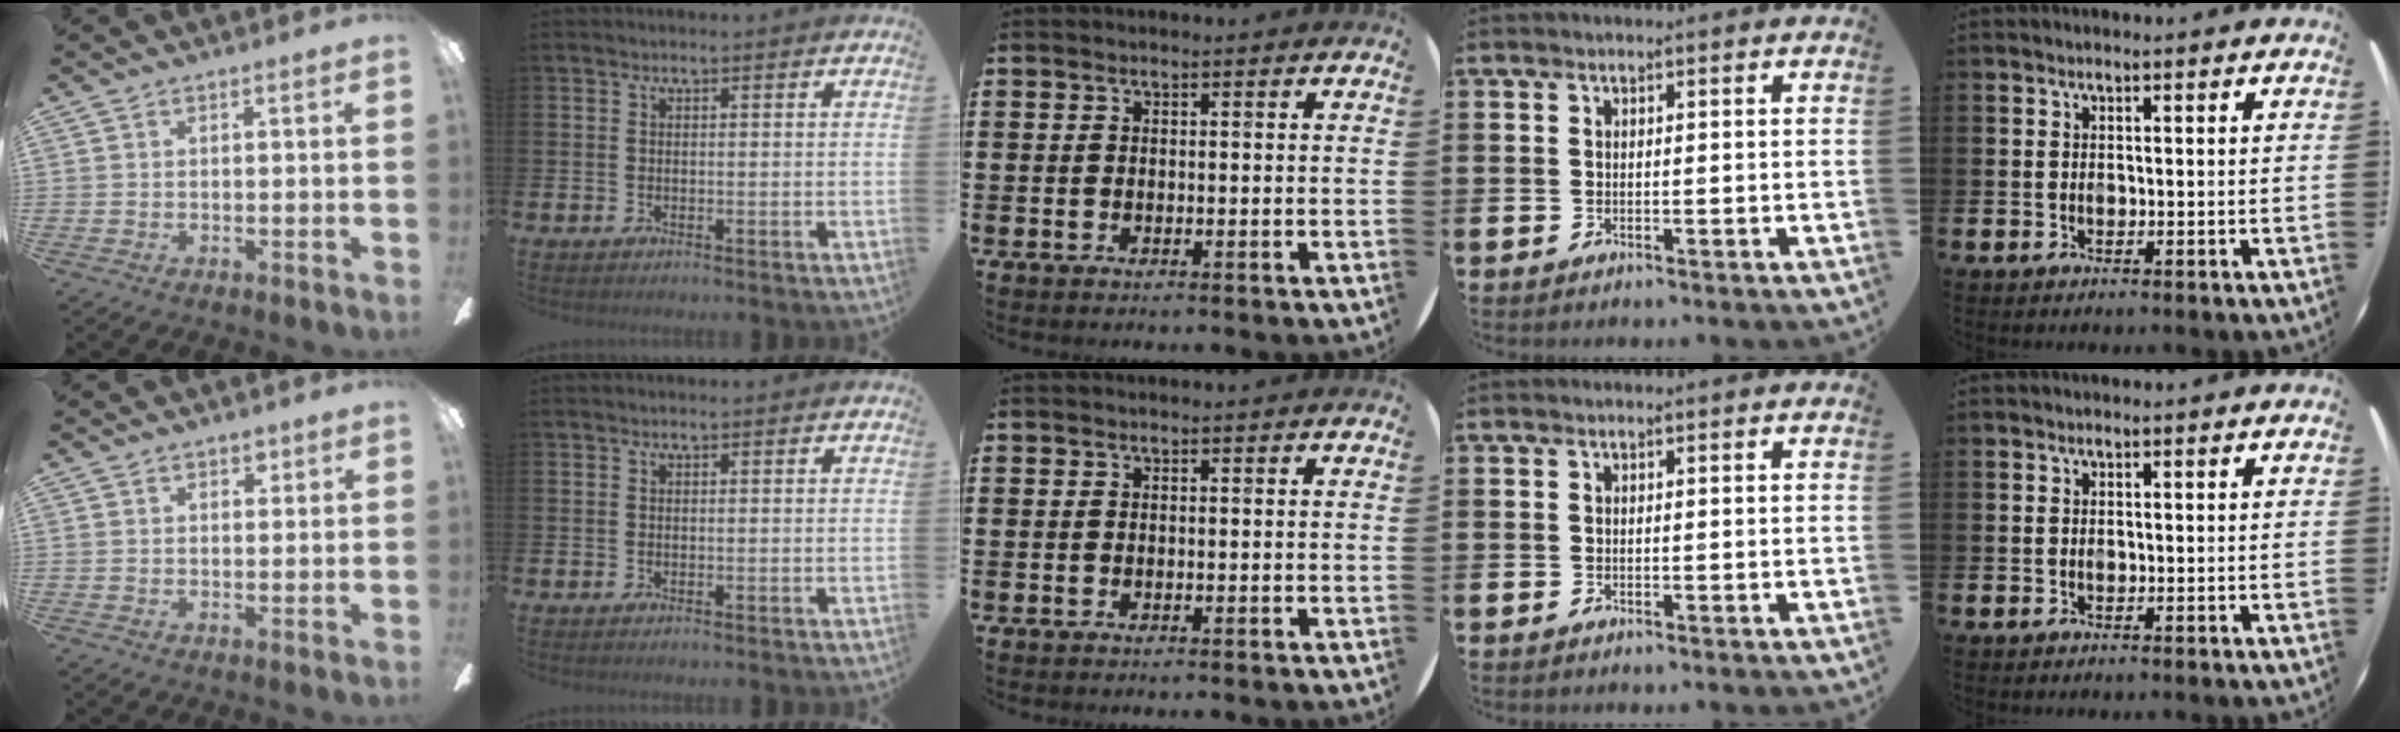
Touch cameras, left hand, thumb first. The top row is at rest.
{"thumb": {"total": 2.0, "force": [1.5, 1.2, 0.5], "torque": [0.005, -0.005, 0.025]}}